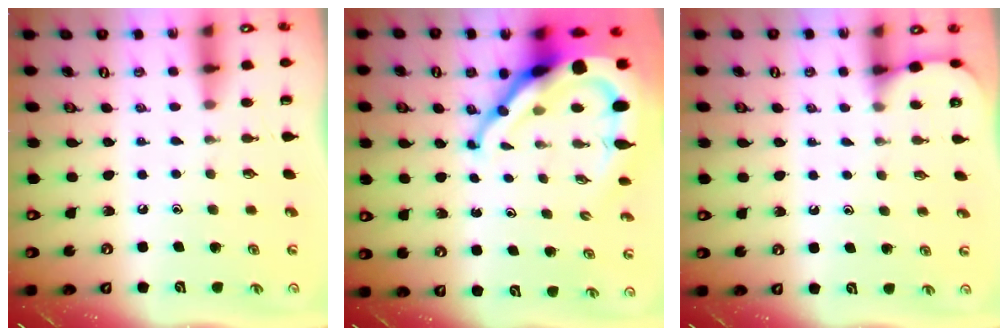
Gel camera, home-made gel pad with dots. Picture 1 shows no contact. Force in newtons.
{"total": 16.4, "press": 16.3, "slide": 1.4}
{"total": 2.5, "press": 2.5, "slide": 0.2}